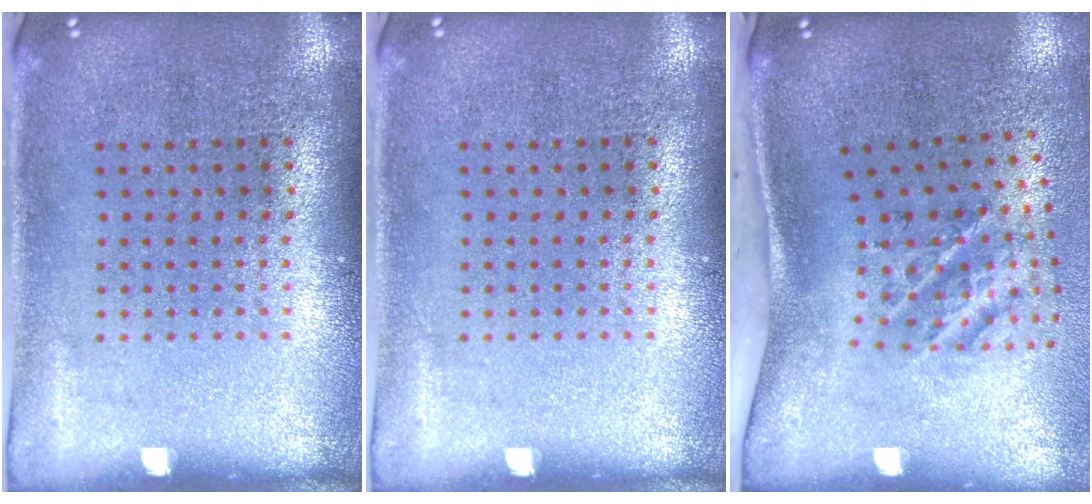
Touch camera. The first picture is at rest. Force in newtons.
{"total": 0.0}
{"total": 2.3, "press": 1.4, "slide": 1.8}